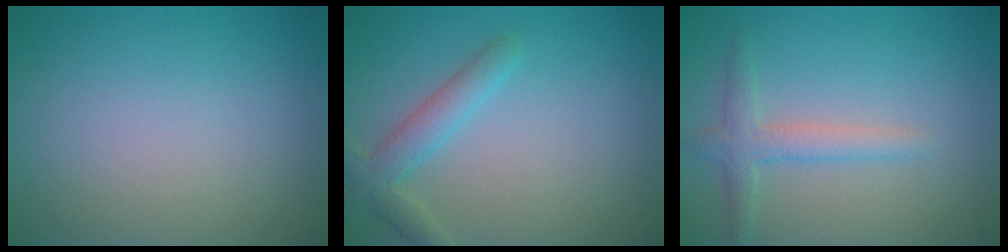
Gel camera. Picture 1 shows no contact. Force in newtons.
{"total": 3.0, "press": 3.0, "slide": 0.2}
{"total": 2.4, "press": 2.4, "slide": 0.1}